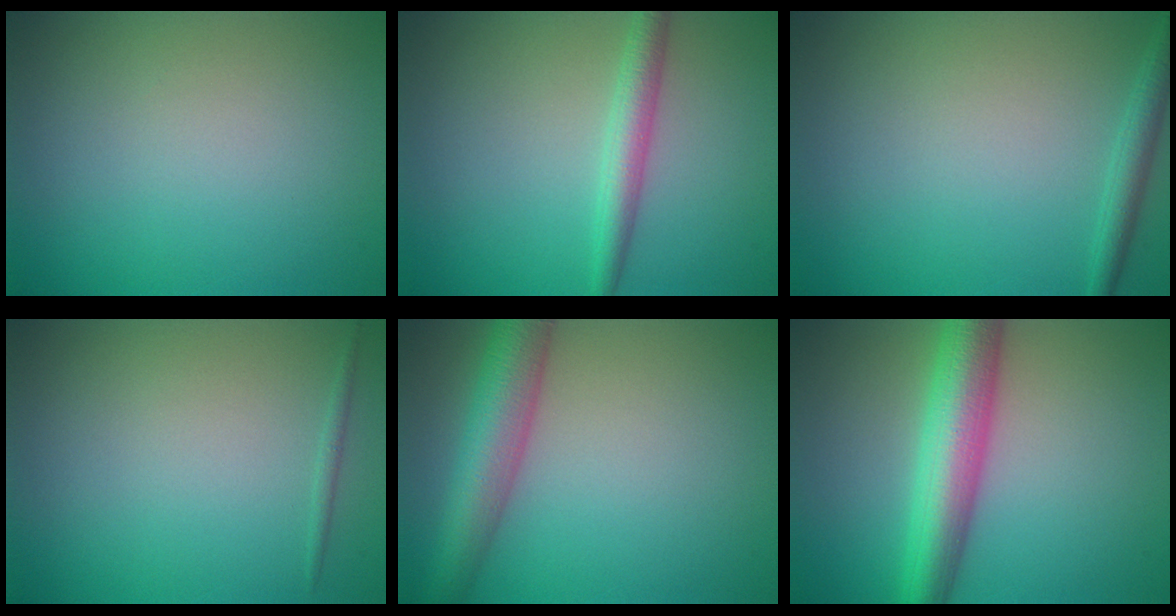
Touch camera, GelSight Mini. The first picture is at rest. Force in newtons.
{"total": 2.7, "press": 2.7, "slide": 0.0}
{"total": 1.8, "press": 1.8, "slide": 0.1}
{"total": 0.6, "press": 0.6, "slide": 0.1}
{"total": 6.1, "press": 6.1, "slide": 0.2}
{"total": 7.0, "press": 7.0, "slide": 0.0}